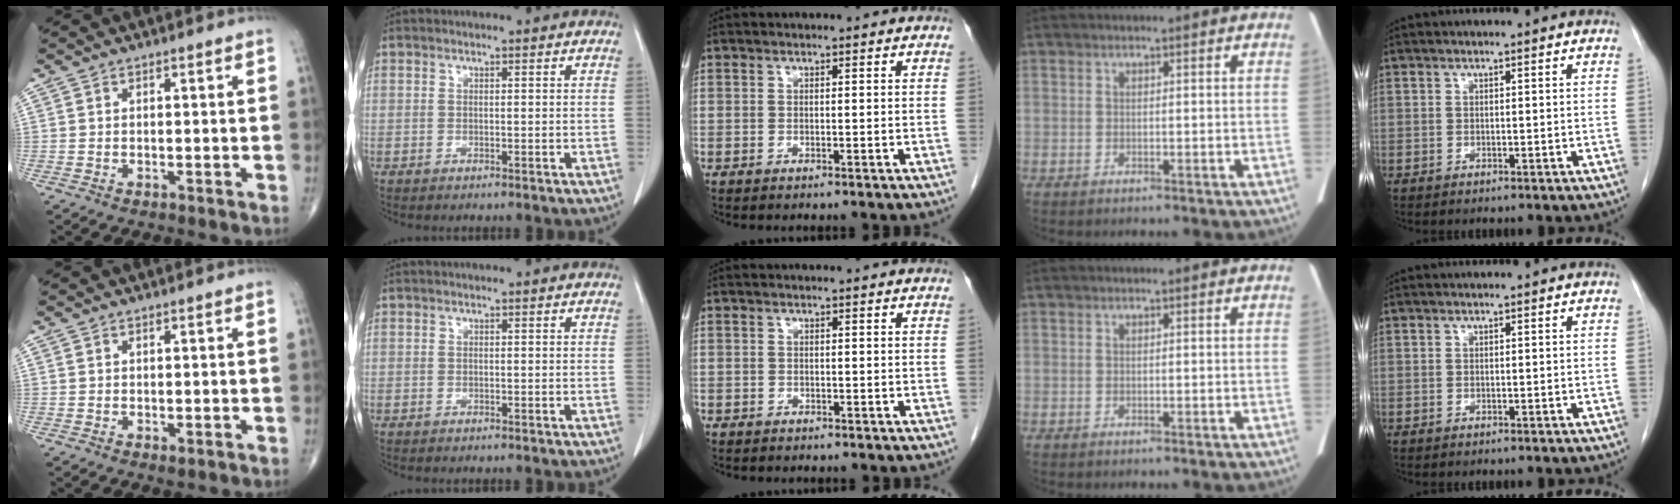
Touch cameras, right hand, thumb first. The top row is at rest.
{"thumb": {"total": 1.0, "force": [0.0, 0.5, 0.8], "torque": [-0.016, -0.002, 0.005]}, "middle": {"total": 1.7, "force": [-1.4, 1.0, 0.4], "torque": [-0.007, 0.003, -0.017]}}